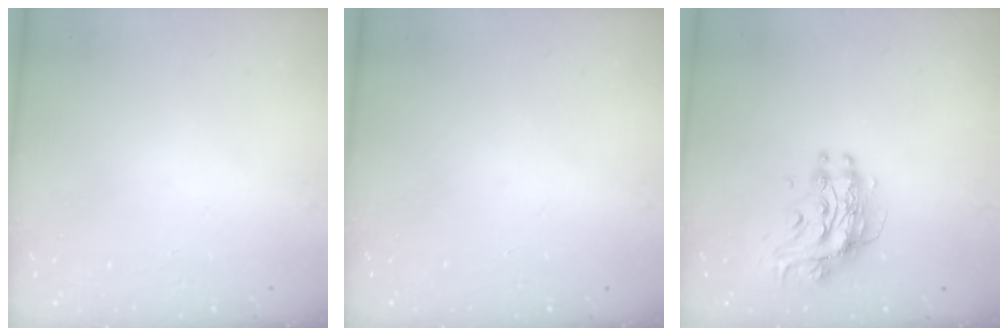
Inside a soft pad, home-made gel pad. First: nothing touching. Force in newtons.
{"total": 0.0}
{"total": 9.7, "press": 9.6, "slide": 0.9}